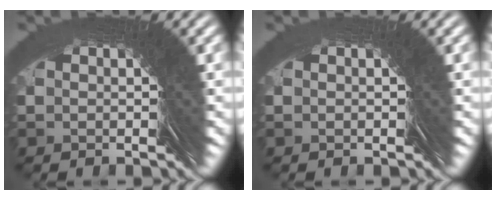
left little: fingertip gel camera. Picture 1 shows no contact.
{"total": 0.0}